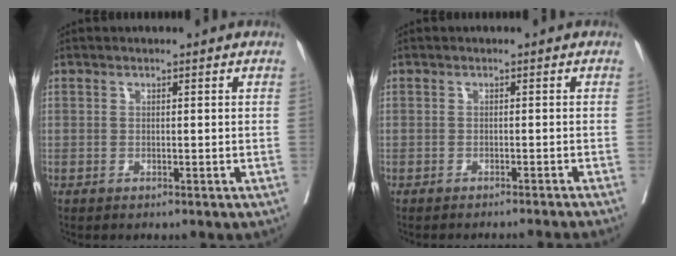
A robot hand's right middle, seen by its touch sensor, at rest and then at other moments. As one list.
[{"total": 6.0, "force": [-5.5, -1.3, 1.7], "torque": [-0.009, -0.019, -0.066]}]